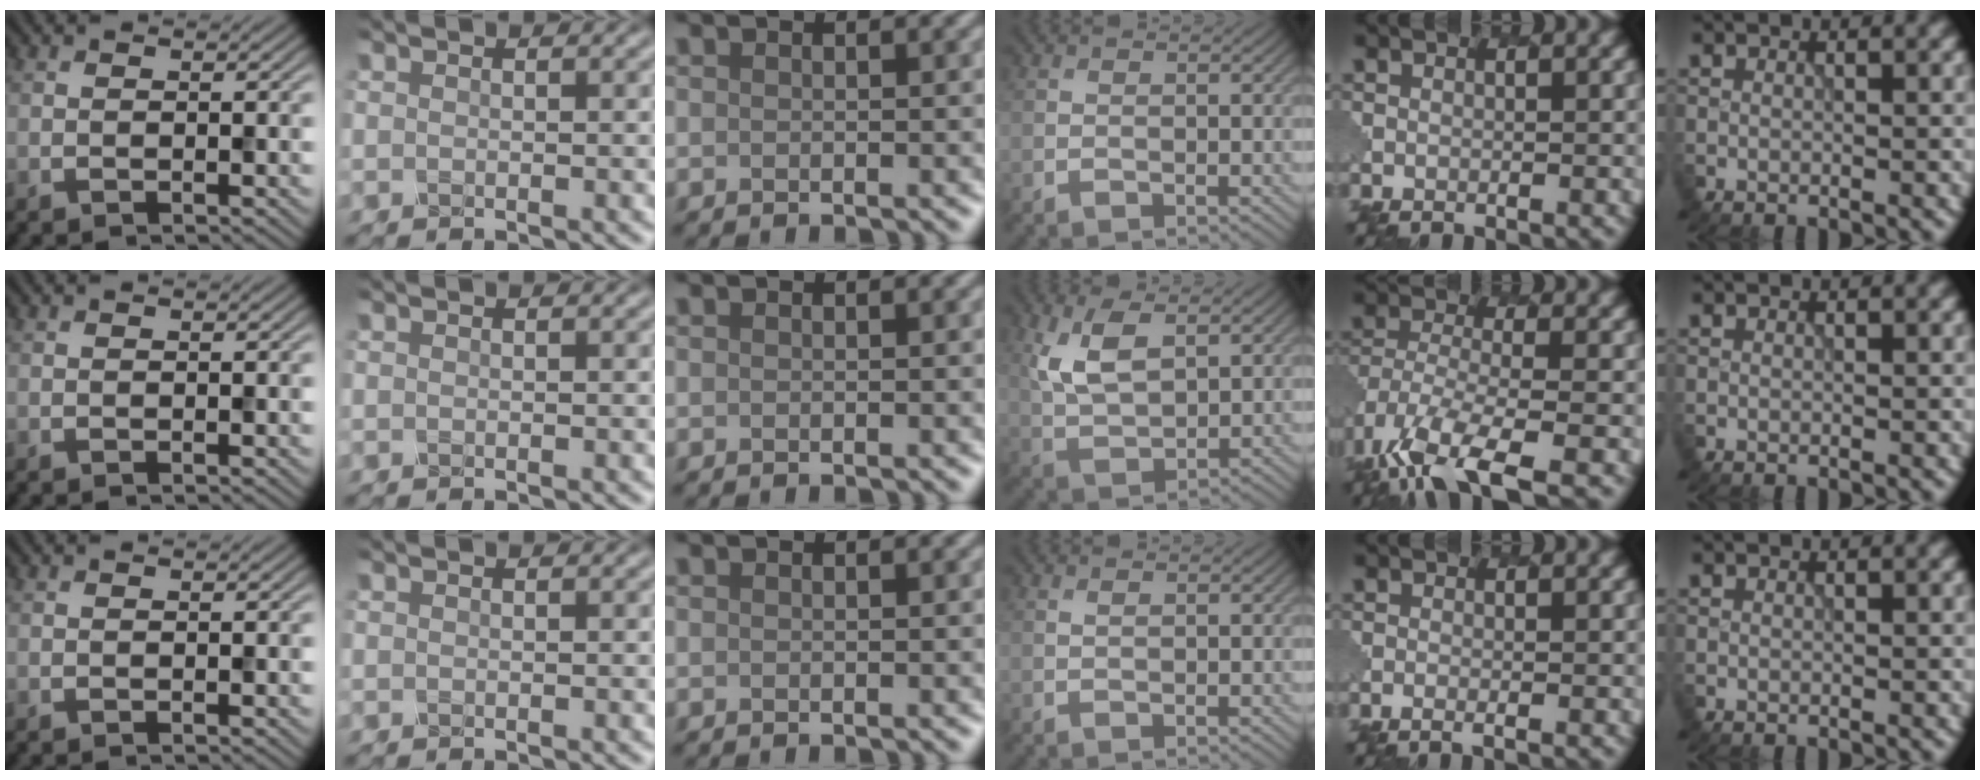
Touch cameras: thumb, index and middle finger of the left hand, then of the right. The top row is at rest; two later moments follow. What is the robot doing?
{"motion": "insert", "object": "pen bag"}